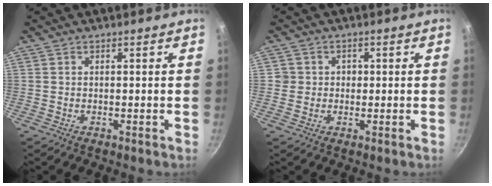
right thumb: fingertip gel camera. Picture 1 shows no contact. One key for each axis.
{"total": 2.9, "fx": -0.1, "fy": 2.8, "fz": 0.6, "tx": 0.007, "ty": 0.009, "tz": -0.005}